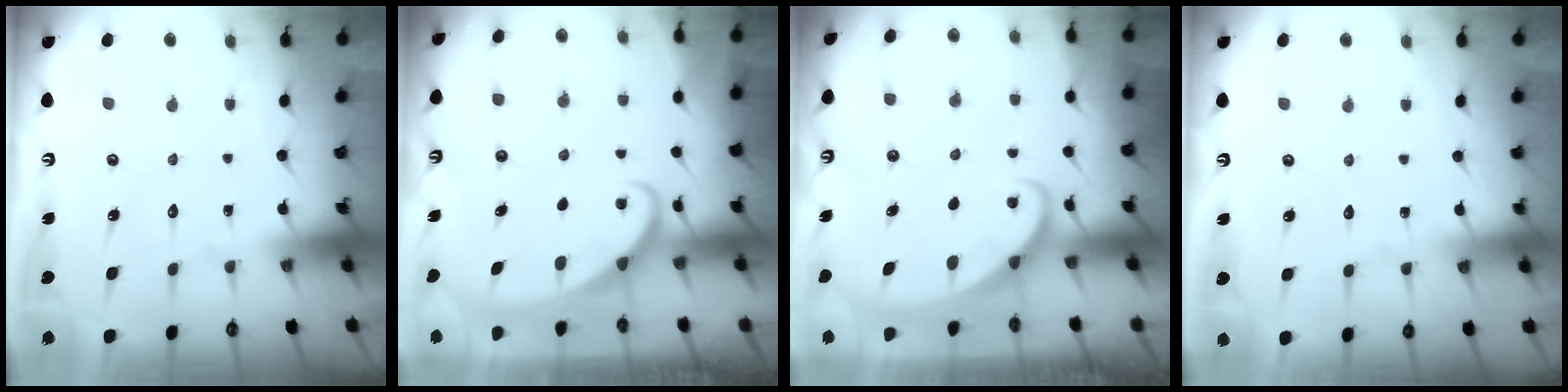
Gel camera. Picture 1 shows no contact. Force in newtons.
{"total": 2.2, "press": 2.2, "slide": 0.1}
{"total": 1.7, "press": 1.7, "slide": 0.2}
{"total": 1.8, "press": 1.7, "slide": 0.2}